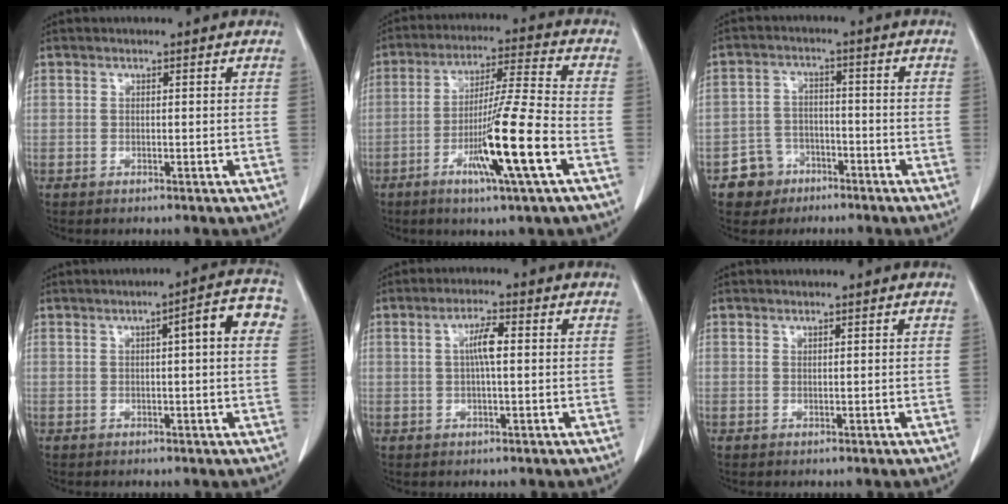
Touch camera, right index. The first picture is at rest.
{"total": 13.4, "force": [-4.9, -0.8, 12.4], "torque": [-0.227, -0.015, -0.090]}
{"total": 5.7, "force": [-3.4, 4.5, 0.3], "torque": [0.002, 0.014, -0.056]}
{"total": 6.4, "force": [1.3, 0.8, 6.2], "torque": [-0.077, 0.023, 0.009]}
{"total": 4.0, "force": [0.5, 0.6, 3.9], "torque": [-0.074, 0.007, 0.008]}
{"total": 0.0}